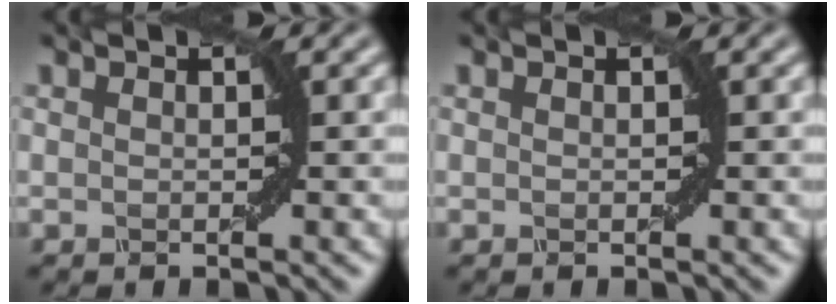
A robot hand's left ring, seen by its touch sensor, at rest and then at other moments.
{"total": 0.0}